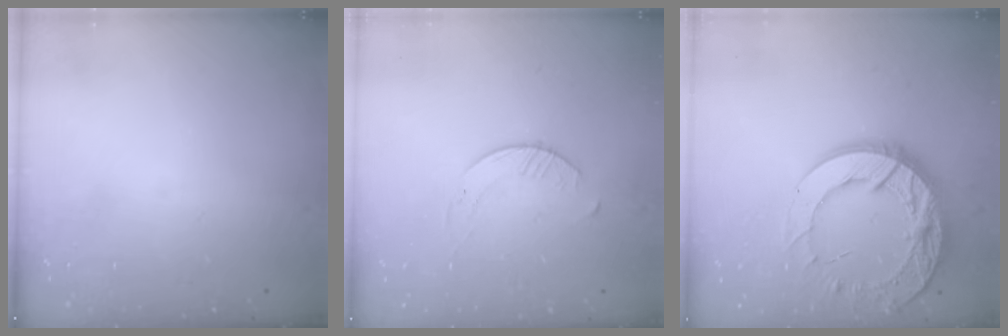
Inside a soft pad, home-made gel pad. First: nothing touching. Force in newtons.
{"total": 3.9, "press": 3.9, "slide": 0.4}
{"total": 21.2, "press": 21.1, "slide": 2.1}